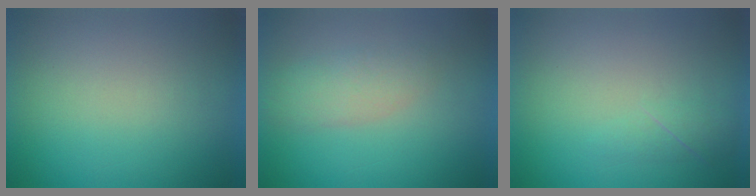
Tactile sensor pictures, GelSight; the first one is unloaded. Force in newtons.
{"total": 2.9}
{"total": 1.9}